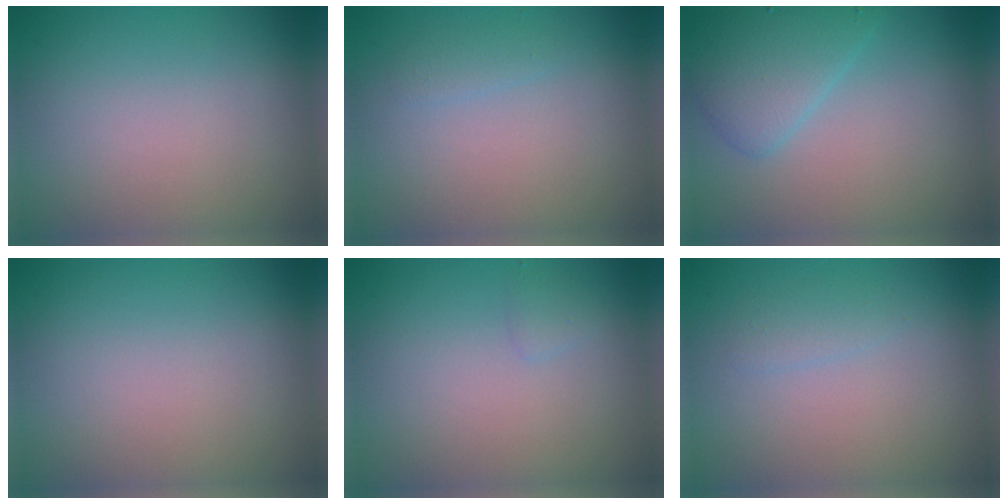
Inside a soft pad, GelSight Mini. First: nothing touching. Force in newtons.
{"total": 0.9, "press": 0.9, "slide": 0.0}
{"total": 3.3, "press": 3.3, "slide": 0.1}
{"total": 0.0}
{"total": 0.7, "press": 0.7, "slide": 0.0}
{"total": 1.0, "press": 1.0, "slide": 0.0}